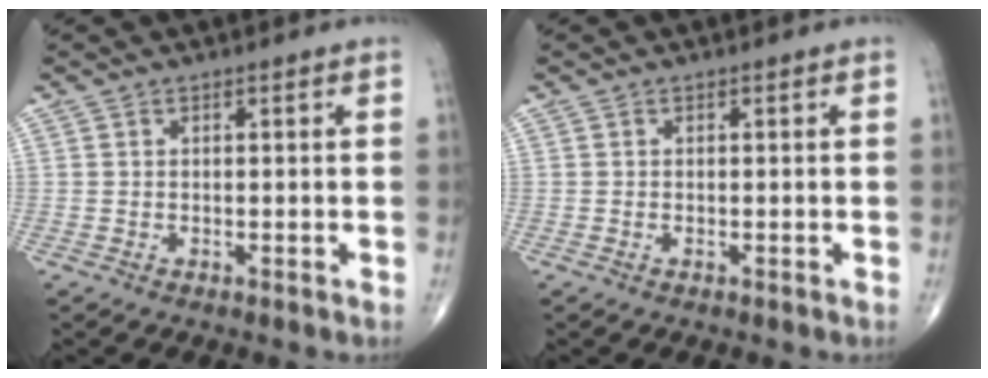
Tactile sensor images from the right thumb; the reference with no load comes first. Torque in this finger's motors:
{"motor_torque": [0.21, 0.00, -0.06, -0.13, 0.03]}